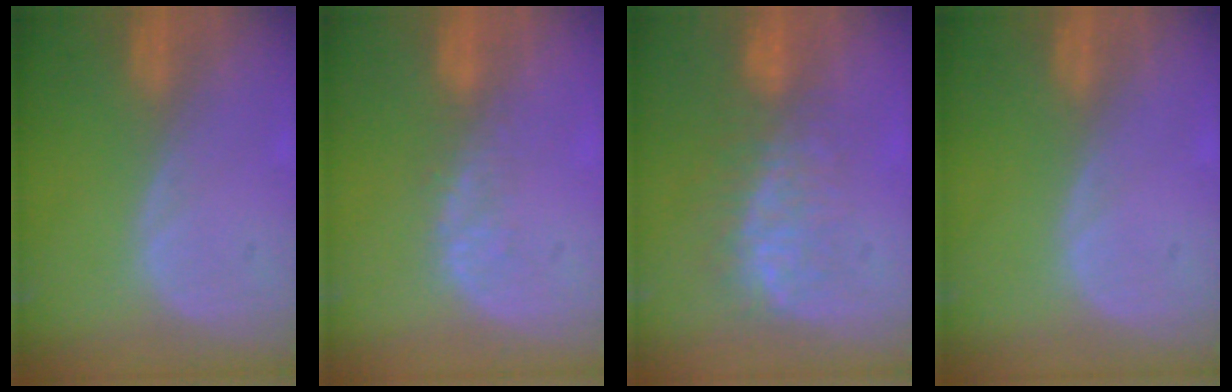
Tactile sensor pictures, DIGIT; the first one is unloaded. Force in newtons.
{"total": 2.9, "press": 2.3, "slide": 1.8}
{"total": 7.6, "press": 7.1, "slide": 2.8}
{"total": 0.0}